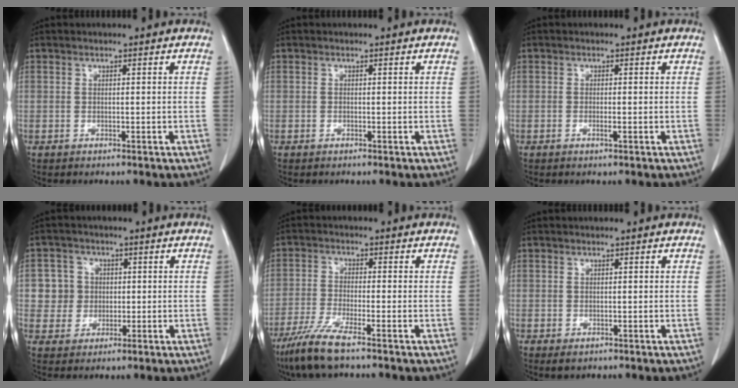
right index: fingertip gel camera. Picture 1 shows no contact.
{"total": 0.0}
{"total": 1.0, "force": [-0.4, 0.1, 0.9], "torque": [-0.018, -0.001, -0.006]}
{"total": 5.2, "force": [0.4, 5.2, 0.5], "torque": [-0.001, 0.015, 0.010]}
{"total": 6.9, "force": [-4.9, 0.3, 4.9], "torque": [-0.105, -0.022, -0.098]}
{"total": 1.1, "force": [-0.2, 1.0, 0.5], "torque": [-0.006, 0.001, 0.002]}